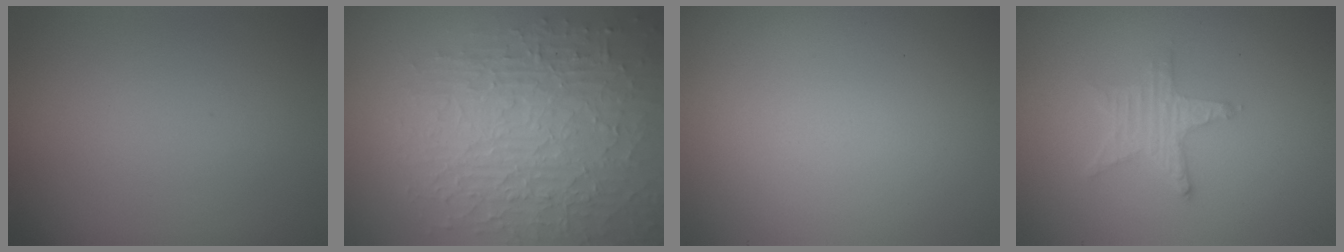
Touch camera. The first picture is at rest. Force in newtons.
{"total": 8.4, "press": 6.0, "slide": 5.8}
{"total": 0.0}
{"total": 2.7, "press": 2.6, "slide": 0.5}